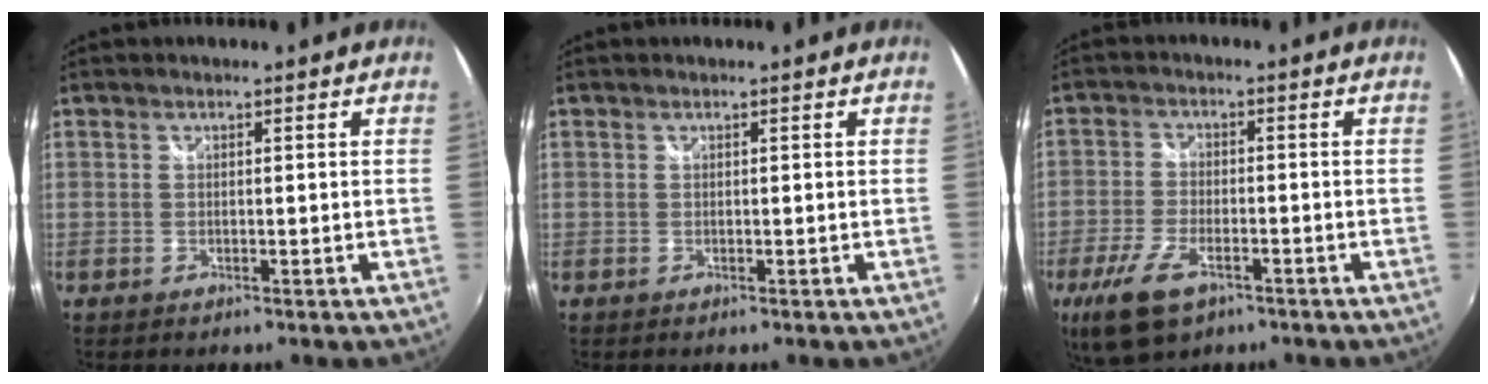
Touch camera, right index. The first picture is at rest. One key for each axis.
{"total": 0.0}
{"total": 10.9, "fx": -6.1, "fy": 5.1, "fz": 7.4, "tx": -0.177, "ty": -0.024, "tz": -0.111}